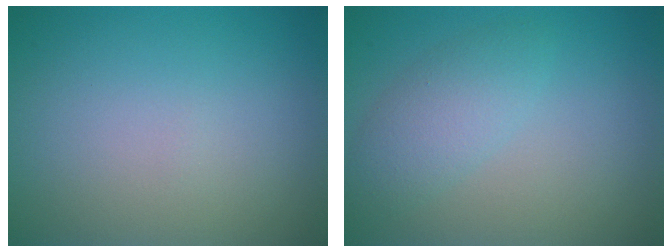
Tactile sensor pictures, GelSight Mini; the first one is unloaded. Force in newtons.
{"total": 2.8, "press": 2.8, "slide": 0.1}